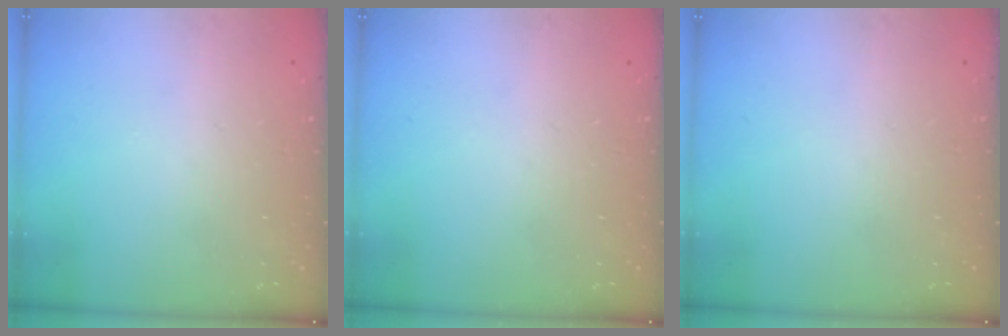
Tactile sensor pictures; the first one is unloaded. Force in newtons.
{"total": 0.0}
{"total": 0.0}